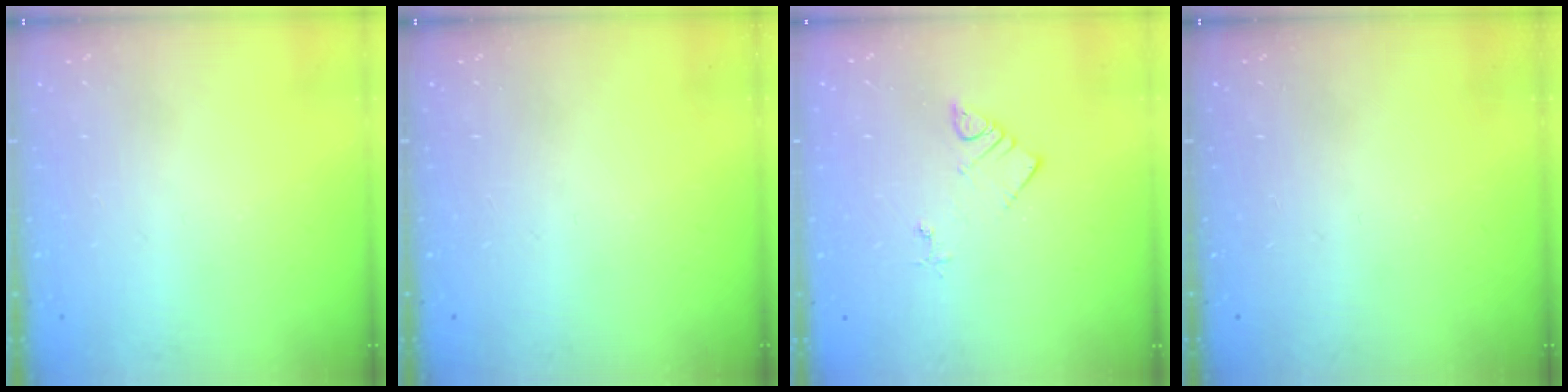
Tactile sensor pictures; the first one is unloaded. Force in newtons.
{"total": 0.0}
{"total": 4.8, "press": 4.8, "slide": 0.2}
{"total": 0.0}